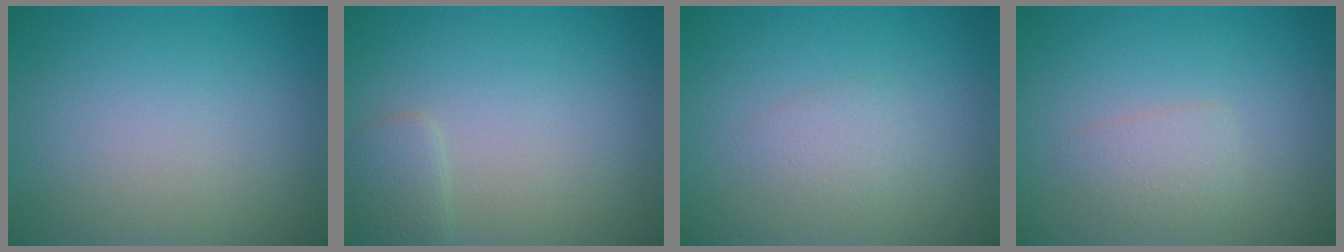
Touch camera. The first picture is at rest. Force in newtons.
{"total": 1.4, "press": 1.4, "slide": 0.0}
{"total": 1.4, "press": 1.4, "slide": 0.0}
{"total": 1.6, "press": 1.6, "slide": 0.0}